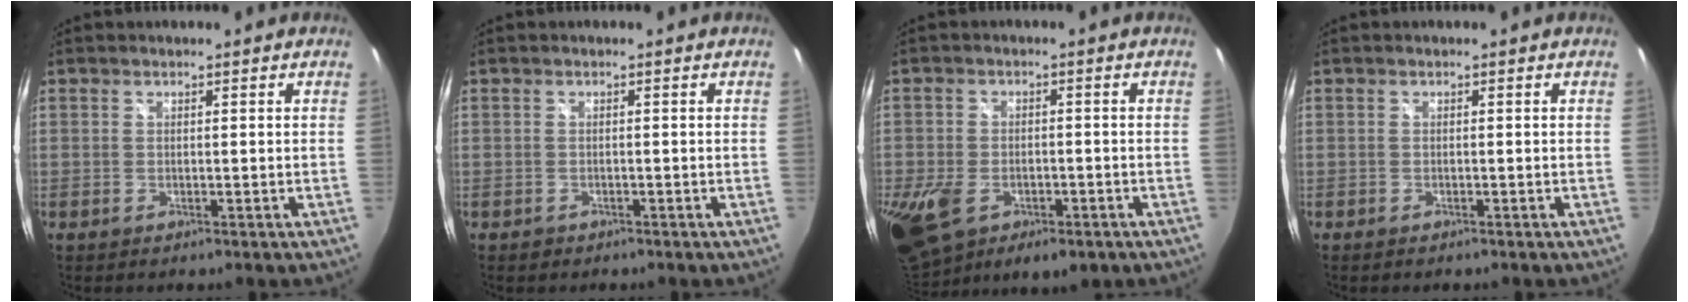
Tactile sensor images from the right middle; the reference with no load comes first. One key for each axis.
{"total": 1.1, "fx": -0.7, "fy": 0.8, "fz": 0.1, "tx": -0.006, "ty": -0.002, "tz": -0.009}
{"total": 17.6, "fx": -6.6, "fy": 11.5, "fz": 11.6, "tx": -0.284, "ty": -0.042, "tz": -0.094}
{"total": 0.5, "fx": -0.5, "fy": 0.2, "fz": 0.1, "tx": -0.004, "ty": -0.003, "tz": -0.010}